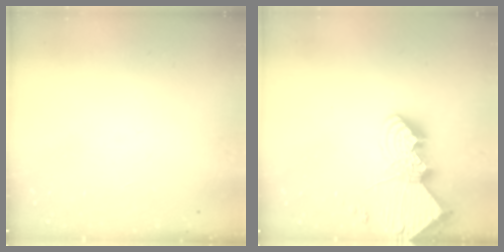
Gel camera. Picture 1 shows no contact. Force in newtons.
{"total": 18.8, "press": 18.7, "slide": 1.7}